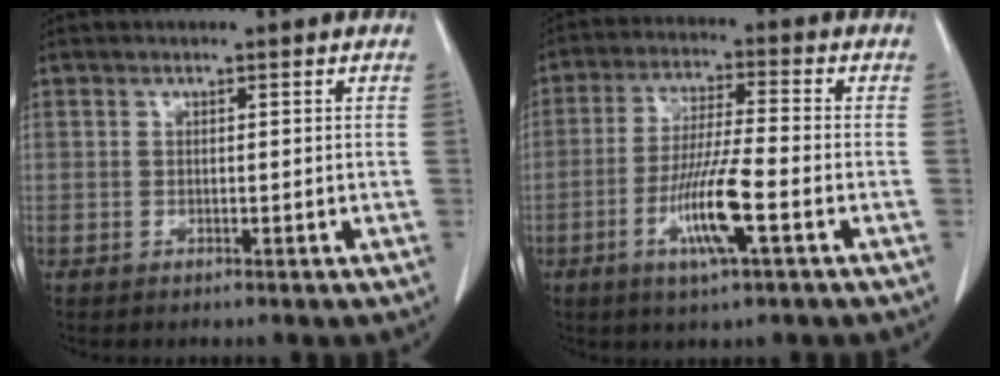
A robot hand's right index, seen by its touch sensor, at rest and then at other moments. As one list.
[{"total": 9.7, "force": [-3.7, 0.2, 9.0], "torque": [-0.175, -0.012, -0.071]}]